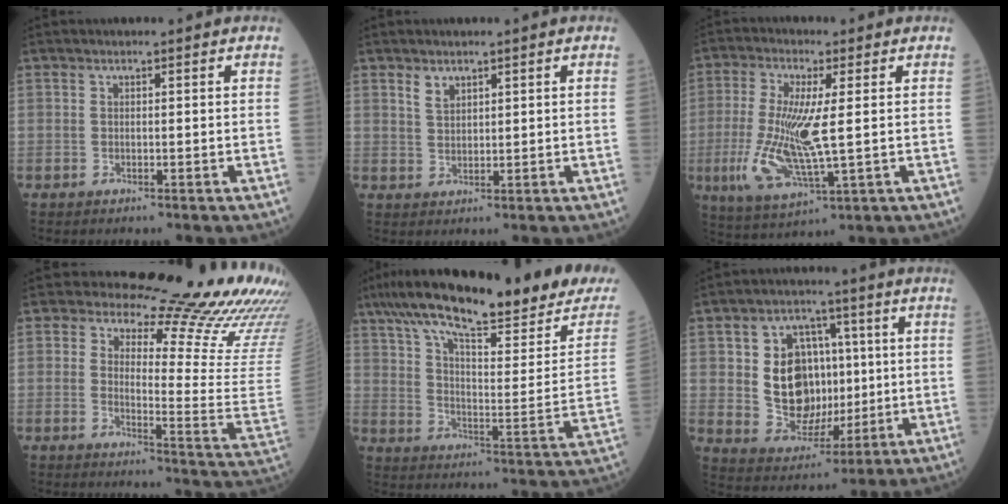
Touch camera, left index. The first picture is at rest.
{"total": 2.2, "force": [1.5, 1.2, 1.1], "torque": [-0.025, 0.004, 0.039]}
{"total": 11.2, "force": [-0.5, 2.1, 11.0], "torque": [-0.243, -0.012, 0.000]}
{"total": 21.4, "force": [19.1, 2.4, 9.4], "torque": [-0.122, -0.134, 0.209]}
{"total": 29.8, "force": [23.2, 5.3, 17.8], "torque": [-0.287, -0.013, 0.320]}
{"total": 11.7, "force": [1.3, 9.0, 7.4], "torque": [-0.145, 0.025, 0.039]}